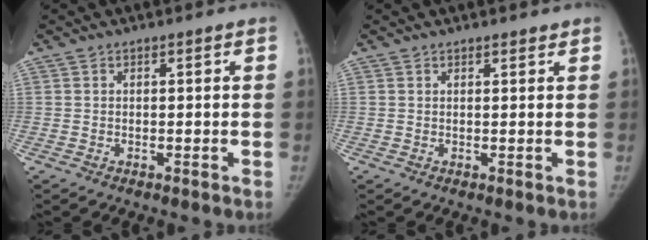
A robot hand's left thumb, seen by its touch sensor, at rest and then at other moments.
{"total": 1.0, "force": [0.9, 0.4, 0.1], "torque": [0.002, -0.006, 0.011]}